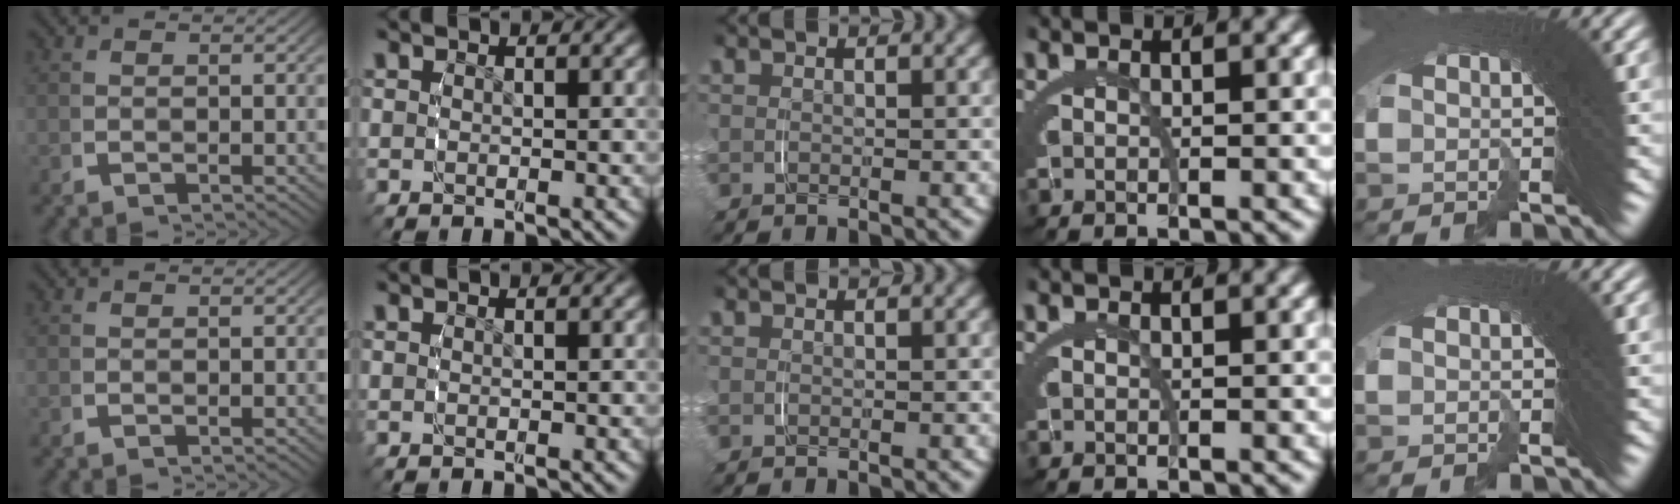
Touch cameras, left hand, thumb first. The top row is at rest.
{}